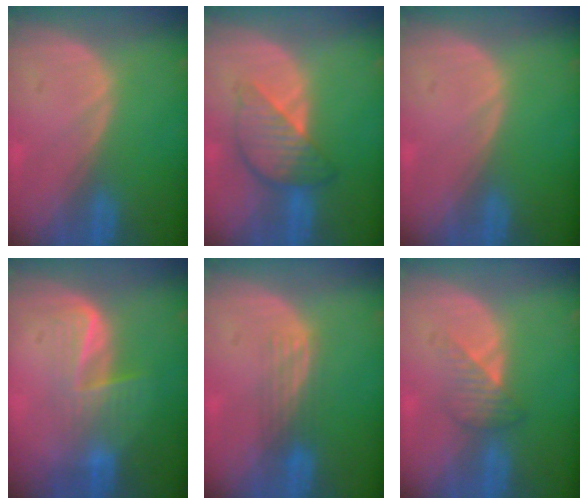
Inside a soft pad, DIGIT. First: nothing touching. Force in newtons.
{"total": 6.3, "press": 6.3, "slide": 0.3}
{"total": 0.0}
{"total": 5.9, "press": 5.3, "slide": 2.6}
{"total": 2.9, "press": 2.8, "slide": 1.0}
{"total": 3.4, "press": 3.1, "slide": 1.4}